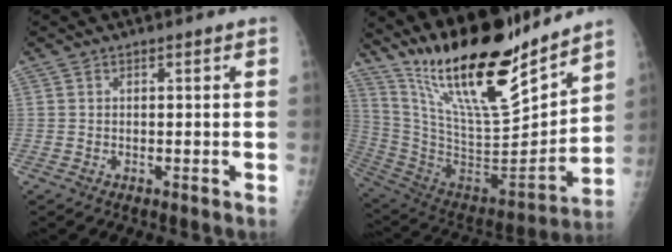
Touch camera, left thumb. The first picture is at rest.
{"total": 25.7, "force": [20.2, 6.2, 14.7], "torque": [-0.211, -0.118, 0.354]}